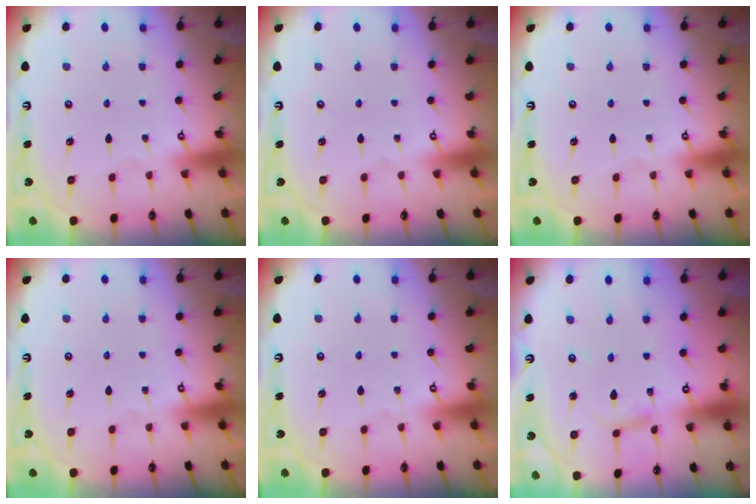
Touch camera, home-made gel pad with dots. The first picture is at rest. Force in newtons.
{"total": 0.0}
{"total": 0.0}
{"total": 0.0}
{"total": 0.0}
{"total": 2.7, "press": 2.7, "slide": 0.2}